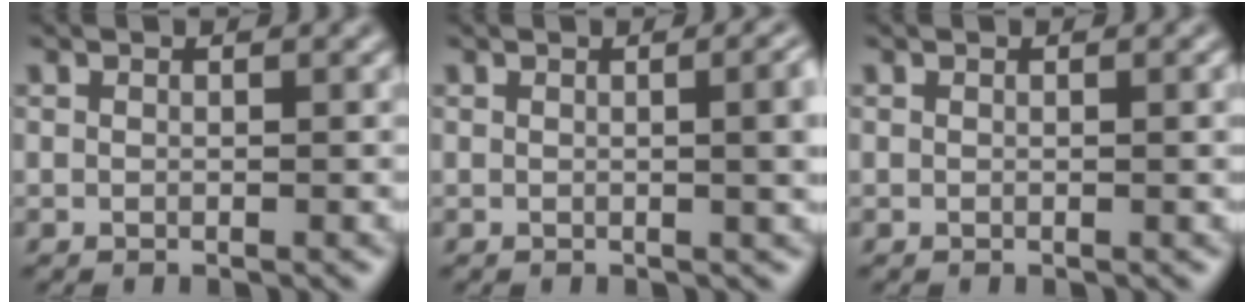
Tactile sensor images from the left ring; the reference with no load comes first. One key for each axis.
{"total": 4.0, "fx": 0.3, "fy": 1.5, "fz": 3.7, "tx": -0.029, "ty": 0.009, "tz": 0.003}
{"total": 0.7, "fx": 0.1, "fy": 0.1, "fz": 0.6, "tx": -0.007, "ty": 0.001, "tz": 0.001}